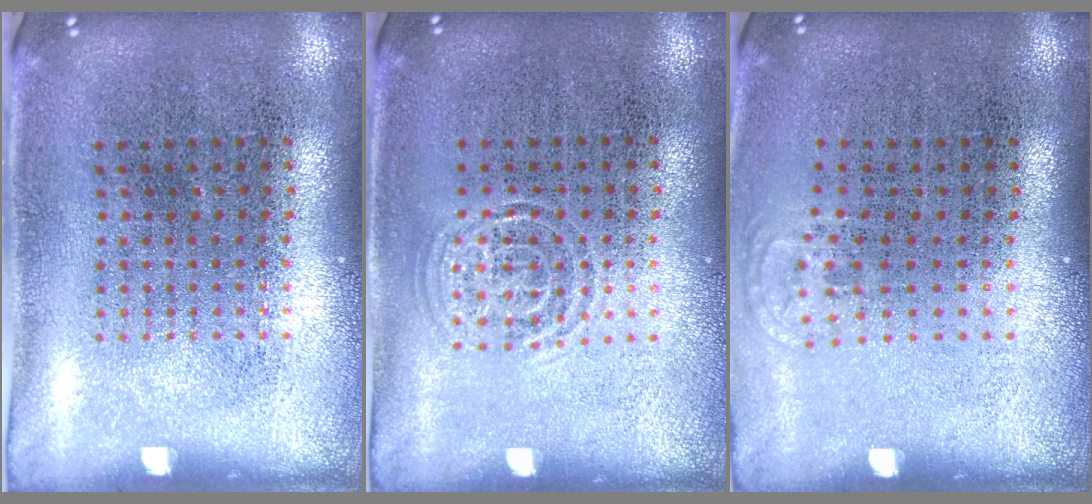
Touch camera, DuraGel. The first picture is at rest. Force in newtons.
{"total": 0.8, "press": 0.8, "slide": 0.0}
{"total": 0.6, "press": 0.5, "slide": 0.3}